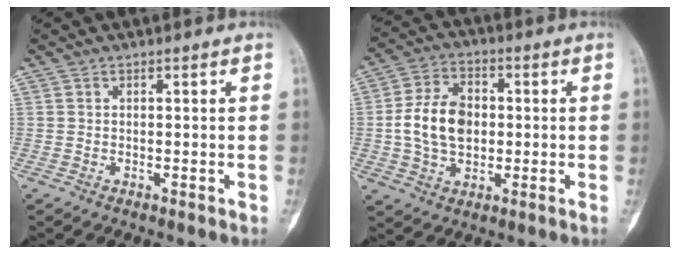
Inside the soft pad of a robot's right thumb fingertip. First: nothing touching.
{"total": 11.2, "force": [-0.2, 7.6, 8.2], "torque": [-0.141, 0.014, -0.006]}